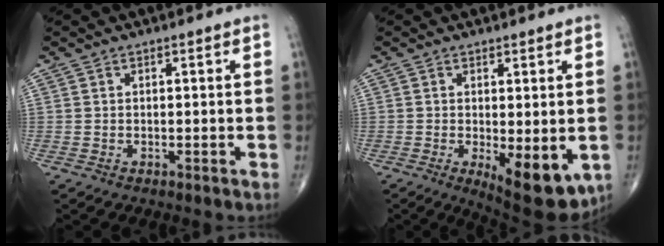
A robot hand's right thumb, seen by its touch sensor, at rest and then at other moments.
{"total": 10.4, "force": [-2.5, 4.0, 9.3], "torque": [-0.119, -0.023, -0.023]}